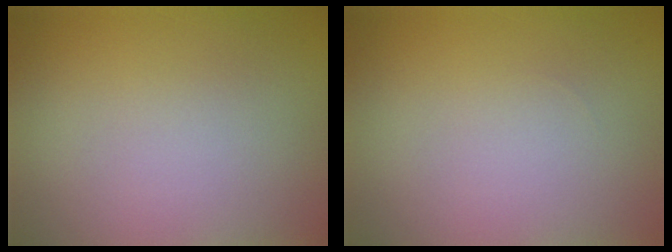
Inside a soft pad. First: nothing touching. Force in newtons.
{"total": 0.0}